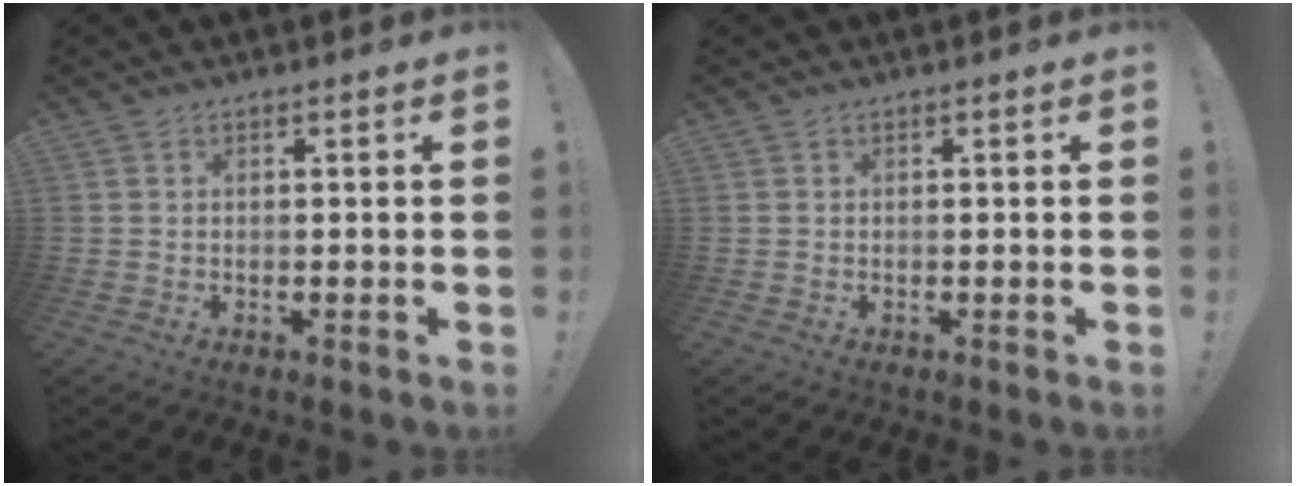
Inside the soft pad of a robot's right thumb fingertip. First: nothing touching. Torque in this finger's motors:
{"motor_torque": [-0.04, 0.04, 0.03, -0.03, 0.01]}